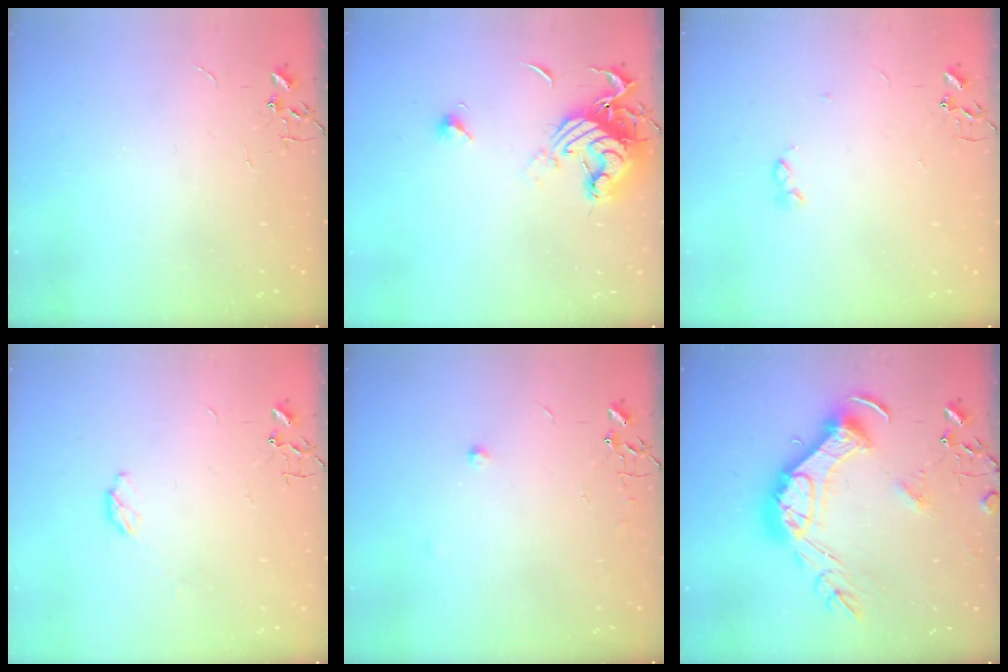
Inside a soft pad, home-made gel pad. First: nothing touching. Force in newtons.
{"total": 14.0, "press": 14.0, "slide": 1.1}
{"total": 2.8, "press": 2.7, "slide": 0.5}
{"total": 4.2, "press": 4.2, "slide": 0.4}
{"total": 6.2, "press": 6.2, "slide": 0.5}
{"total": 22.4, "press": 22.3, "slide": 2.4}